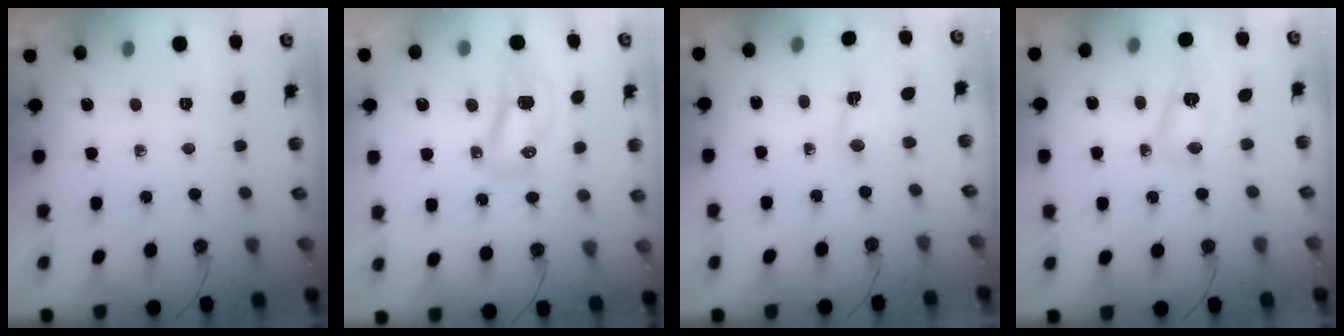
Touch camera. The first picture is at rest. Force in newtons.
{"total": 11.9, "press": 9.6, "slide": 7.0}
{"total": 1.4, "press": 1.2, "slide": 0.7}
{"total": 5.6, "press": 5.5, "slide": 0.6}